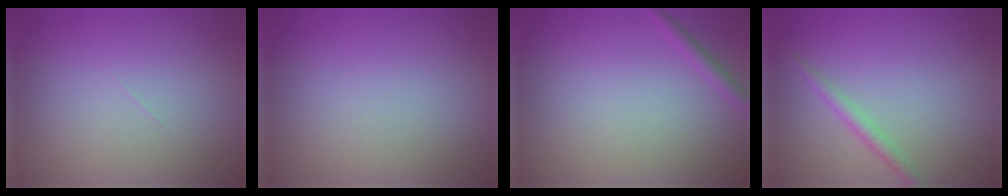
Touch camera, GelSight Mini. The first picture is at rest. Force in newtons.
{"total": 0.0}
{"total": 1.1, "press": 1.1, "slide": 0.1}
{"total": 1.6, "press": 1.6, "slide": 0.0}